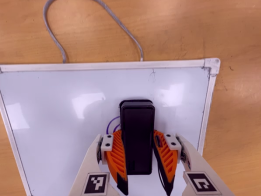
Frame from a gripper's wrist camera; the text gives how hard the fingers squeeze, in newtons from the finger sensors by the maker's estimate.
{"total": 15.3, "left": 15.9, "right": 14.7}